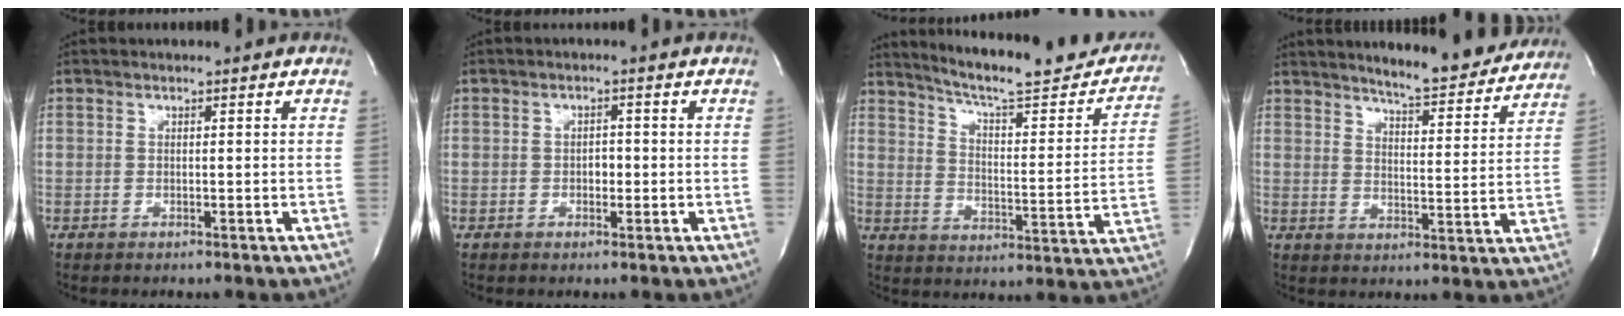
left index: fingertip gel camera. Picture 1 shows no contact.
{"total": 1.6, "force": [-0.4, 1.0, 1.2], "torque": [-0.016, 0.004, -0.005]}
{"total": 23.0, "force": [20.4, 3.2, 10.2], "torque": [-0.143, -0.046, 0.263]}
{"total": 13.5, "force": [12.6, 1.4, 4.6], "torque": [-0.062, -0.022, 0.156]}